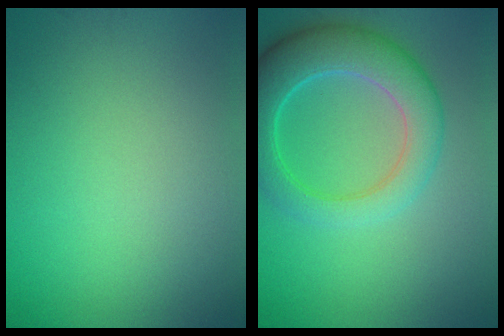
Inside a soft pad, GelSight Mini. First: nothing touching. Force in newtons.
{"total": 6.9, "press": 6.8, "slide": 0.5}